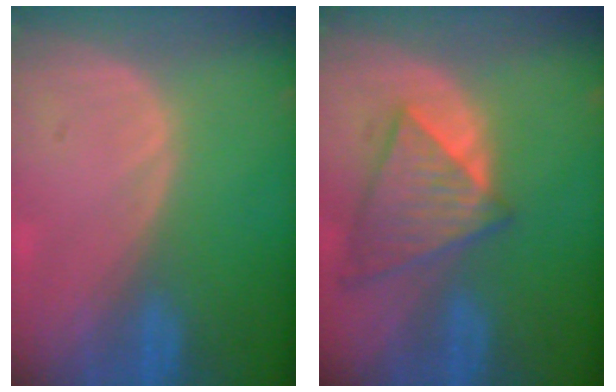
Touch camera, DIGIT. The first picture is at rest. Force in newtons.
{"total": 7.9, "press": 7.1, "slide": 3.4}